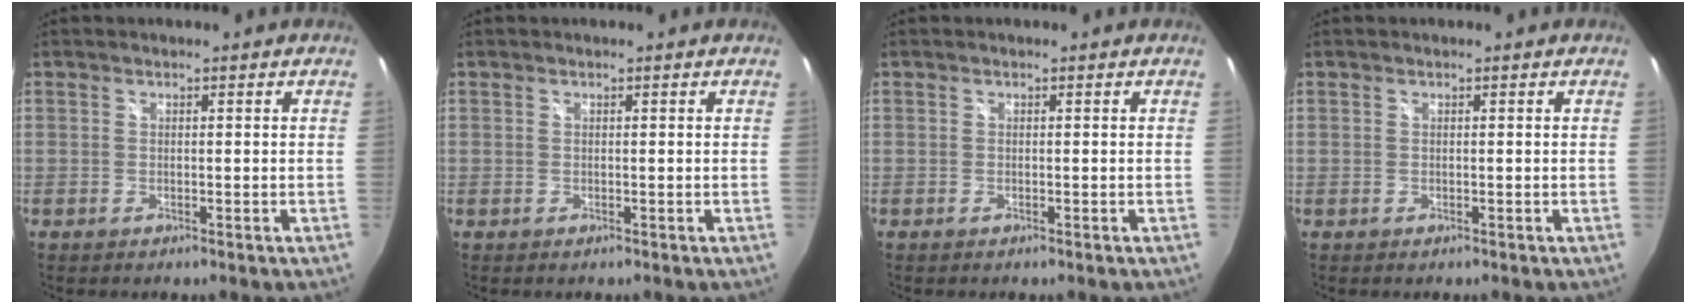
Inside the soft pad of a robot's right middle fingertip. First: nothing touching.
{"total": 0.0}
{"total": 0.0}
{"total": 0.0}